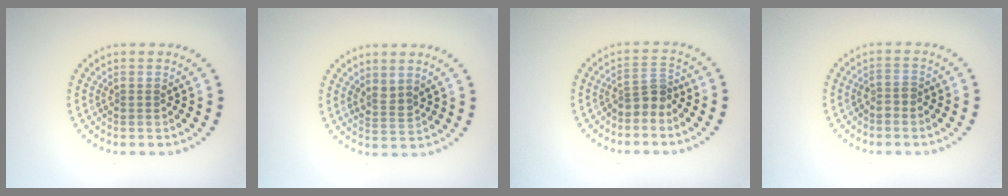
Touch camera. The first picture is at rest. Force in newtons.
{"total": 1.6, "press": 1.3, "slide": 1.0}
{"total": 2.5, "press": 1.8, "slide": 1.6}
{"total": 1.3, "press": 1.2, "slide": 0.6}